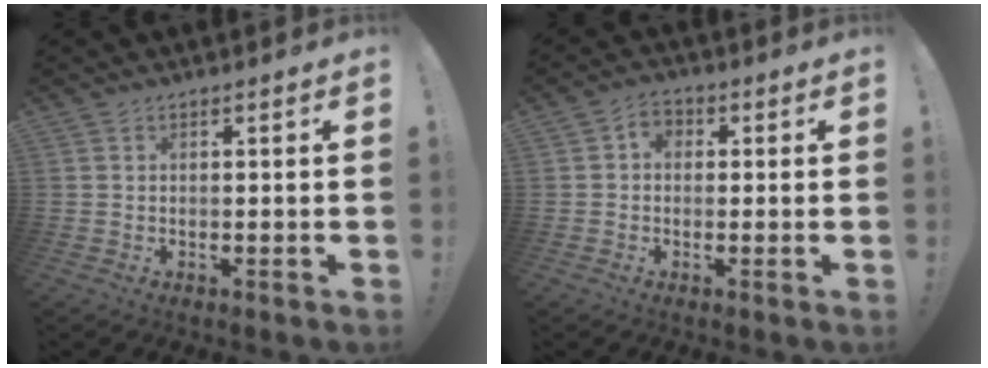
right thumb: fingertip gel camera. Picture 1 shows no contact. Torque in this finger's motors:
{"motor_torque": [0.00, 0.00, -0.02, 0.14, 0.00]}